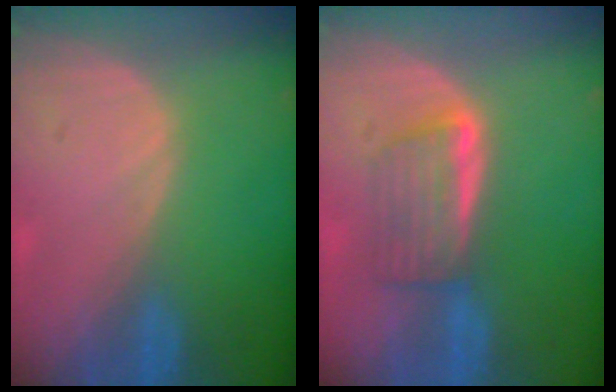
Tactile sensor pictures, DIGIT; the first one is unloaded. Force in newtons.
{"total": 5.8, "press": 5.2, "slide": 2.6}